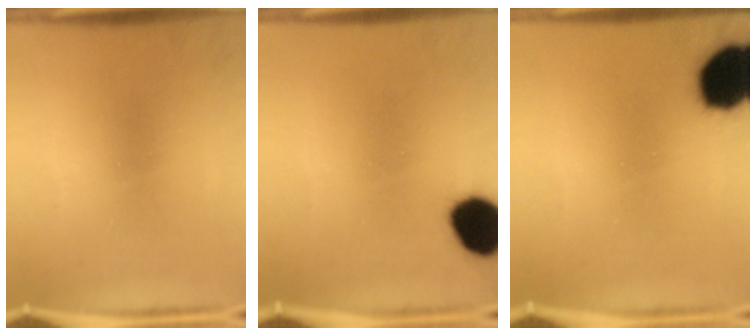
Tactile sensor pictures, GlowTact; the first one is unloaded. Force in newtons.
{"total": 12.2}
{"total": 16.5}